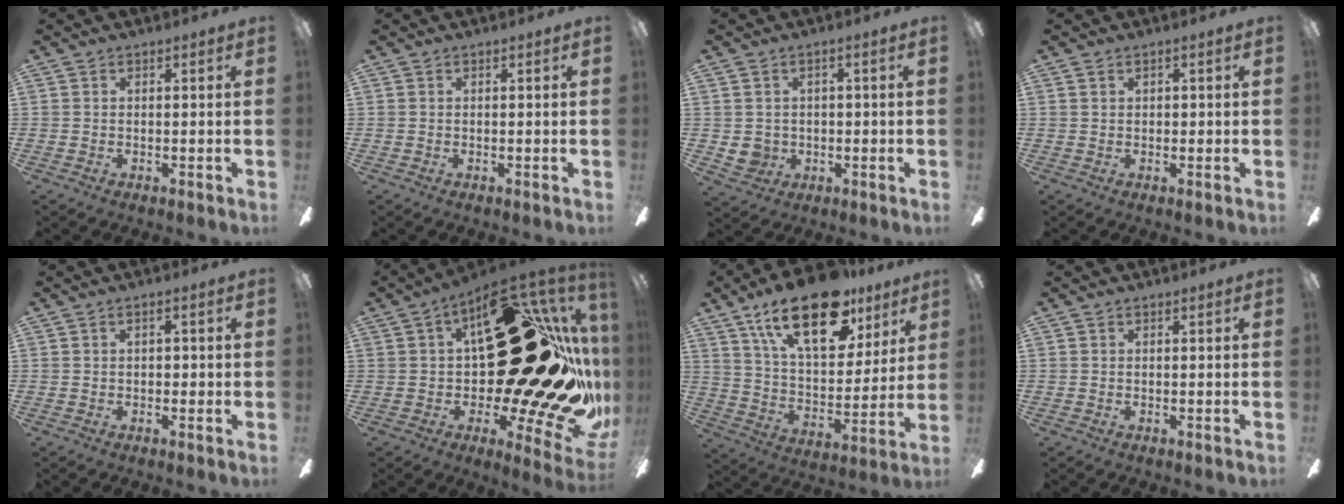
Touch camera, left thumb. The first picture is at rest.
{"total": 0.0}
{"total": 3.9, "force": [0.2, 3.8, 0.8], "torque": [-0.030, 0.006, 0.006]}
{"total": 0.8, "force": [0.2, 0.6, 0.5], "torque": [-0.010, 0.002, 0.004]}
{"total": 1.5, "force": [0.1, 0.8, 1.3], "torque": [-0.026, 0.007, -0.001]}
{"total": 39.1, "force": [7.2, 16.9, 34.6], "torque": [-0.390, -0.098, 0.173]}
{"total": 24.2, "force": [14.8, 11.0, 15.7], "torque": [-0.253, -0.067, 0.254]}
{"total": 0.0}